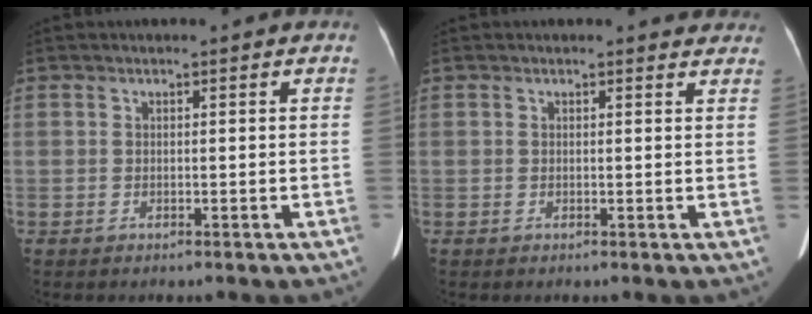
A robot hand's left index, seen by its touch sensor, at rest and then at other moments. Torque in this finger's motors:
{"motor_torque": [0.12, -0.19, 0.00, 0.00]}